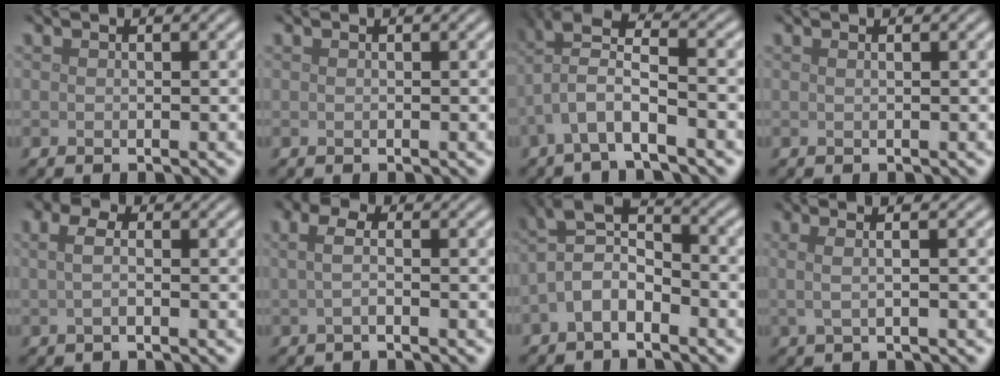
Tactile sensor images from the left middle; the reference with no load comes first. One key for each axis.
{"total": 0.0}
{"total": 4.9, "fx": -1.5, "fy": 1.7, "fz": 4.4, "tx": -0.087, "ty": 0.013, "tz": -0.034}
{"total": 0.6, "fx": 0.2, "fy": 0.2, "fz": 0.5, "tx": -0.003, "ty": 0.000, "tz": -0.002}
{"total": 2.2, "fx": 0.3, "fy": 1.2, "fz": 1.8, "tx": -0.035, "ty": 0.003, "tz": -0.004}
{"total": 1.7, "fx": 0.0, "fy": 0.7, "fz": 1.5, "tx": -0.034, "ty": 0.003, "tz": -0.005}
{"total": 4.3, "fx": -1.4, "fy": 2.2, "fz": 3.3, "tx": -0.067, "ty": 0.014, "tz": -0.035}
{"total": 3.0, "fx": 0.7, "fy": 1.2, "fz": 2.7, "tx": -0.039, "ty": 0.005, "tz": -0.009}